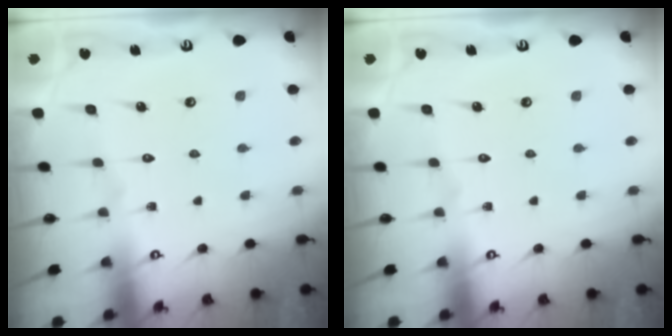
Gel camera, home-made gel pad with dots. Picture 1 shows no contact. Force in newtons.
{"total": 0.0}